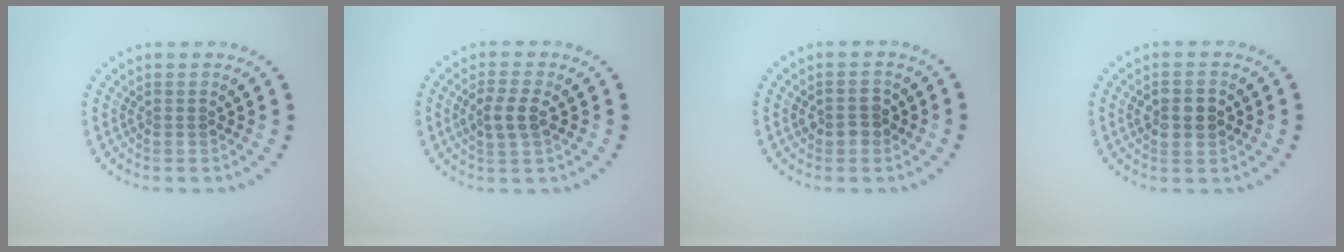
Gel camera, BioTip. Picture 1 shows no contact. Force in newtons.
{"total": 2.7, "press": 2.6, "slide": 0.7}
{"total": 2.0, "press": 2.0, "slide": 0.1}
{"total": 2.7, "press": 2.7, "slide": 0.0}